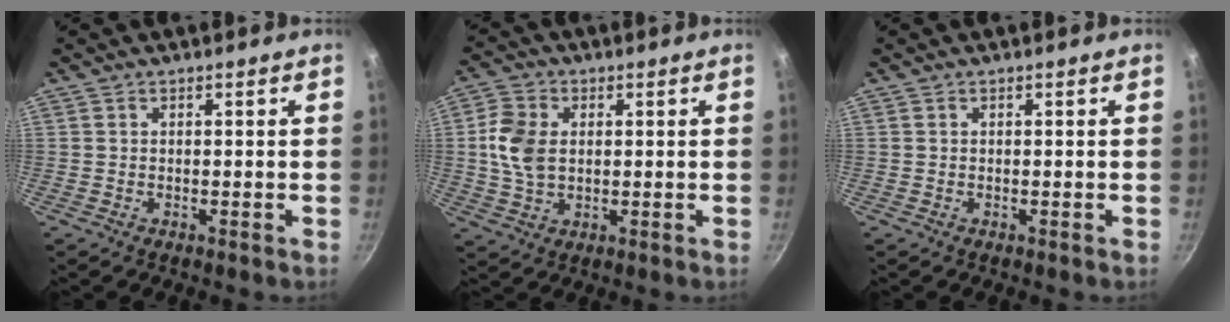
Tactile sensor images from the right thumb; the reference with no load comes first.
{"total": 8.0, "force": [0.8, 5.6, 5.6], "torque": [-0.103, 0.005, 0.013]}
{"total": 0.0}